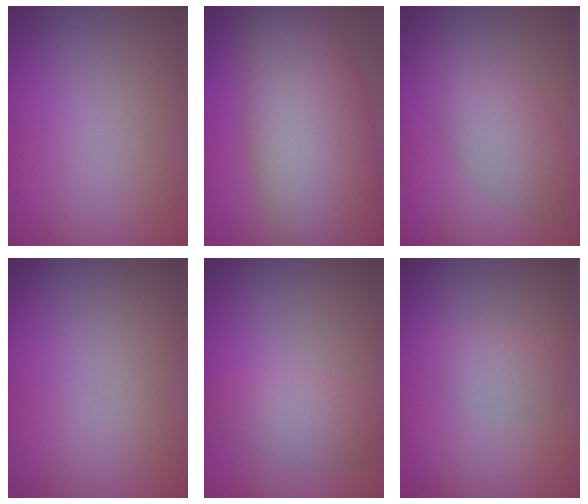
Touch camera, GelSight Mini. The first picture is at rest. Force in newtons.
{"total": 12.3, "press": 12.3, "slide": 0.5}
{"total": 3.8, "press": 3.8, "slide": 0.2}
{"total": 0.0}
{"total": 2.4, "press": 2.4, "slide": 0.1}
{"total": 1.8, "press": 1.8, "slide": 0.1}